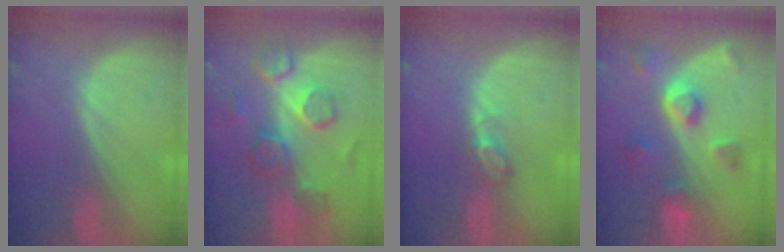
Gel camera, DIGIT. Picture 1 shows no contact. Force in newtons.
{"total": 8.7, "press": 8.4, "slide": 2.2}
{"total": 2.8, "press": 2.8, "slide": 0.4}
{"total": 7.7, "press": 6.8, "slide": 3.5}